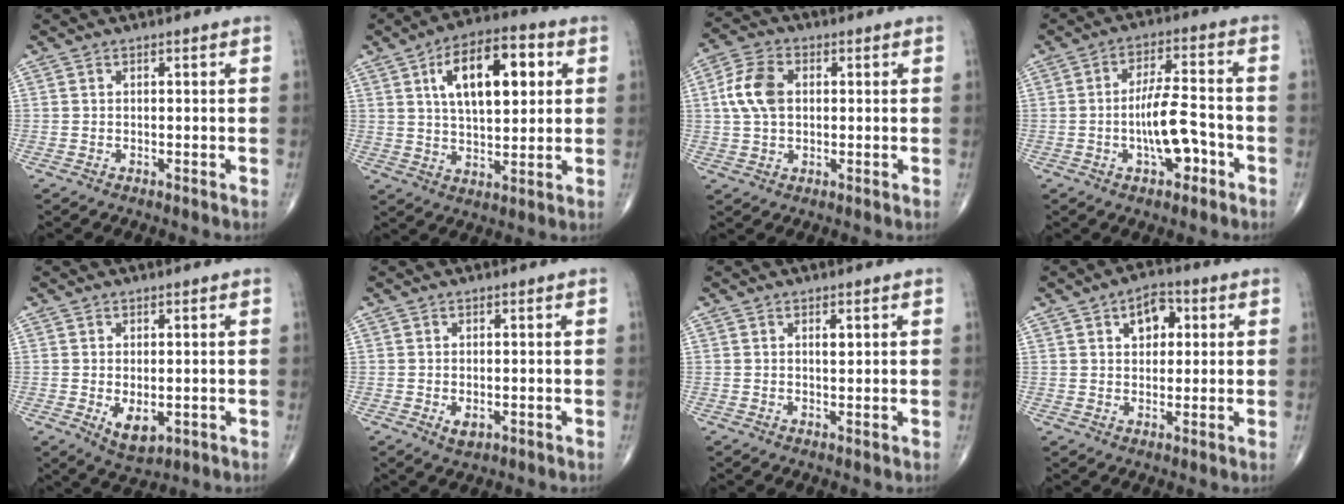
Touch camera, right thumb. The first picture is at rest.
{"total": 15.3, "force": [4.7, 7.2, 12.7], "torque": [-0.179, 0.004, 0.075]}
{"total": 8.2, "force": [1.1, 5.4, 6.0], "torque": [-0.122, 0.012, 0.018]}
{"total": 9.2, "force": [-2.8, 3.5, 8.0], "torque": [-0.133, 0.029, -0.048]}
{"total": 5.0, "force": [-1.0, 2.7, 4.1], "torque": [-0.059, -0.012, -0.004]}
{"total": 2.0, "force": [-0.5, 1.2, 1.6], "torque": [-0.023, -0.004, -0.005]}
{"total": 1.3, "force": [0.5, 0.5, 1.1], "torque": [-0.014, -0.002, 0.008]}
{"total": 6.5, "force": [2.2, 4.2, 4.5], "torque": [-0.038, 0.002, 0.027]}